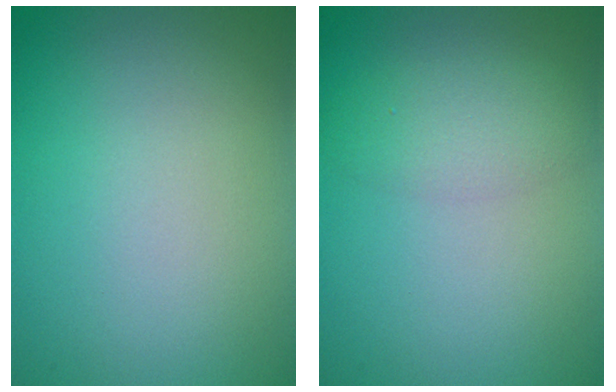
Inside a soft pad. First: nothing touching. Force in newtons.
{"total": 2.6, "press": 2.6, "slide": 0.2}